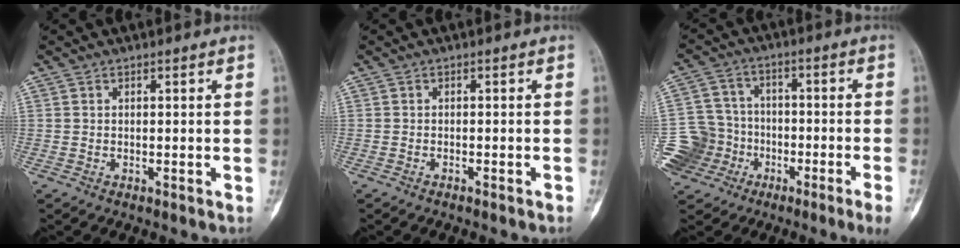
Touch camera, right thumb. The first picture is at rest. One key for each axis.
{"total": 1.5, "fx": -1.3, "fy": 0.1, "fz": 0.8, "tx": -0.019, "ty": 0.008, "tz": -0.012}
{"total": 11.1, "fx": -6.5, "fy": 8.2, "fz": 3.7, "tx": -0.058, "ty": 0.058, "tz": -0.117}